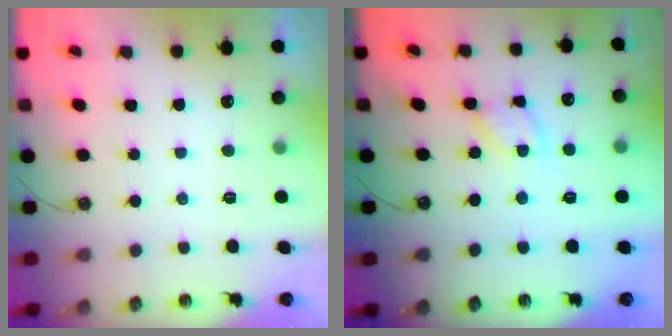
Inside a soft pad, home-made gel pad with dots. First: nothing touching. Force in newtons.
{"total": 5.2, "press": 5.2, "slide": 0.5}